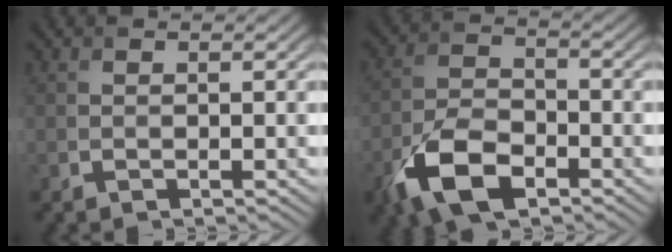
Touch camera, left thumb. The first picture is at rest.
{"total": 9.6, "force": [-5.4, 4.8, 6.4], "torque": [-0.140, -0.010, -0.115]}